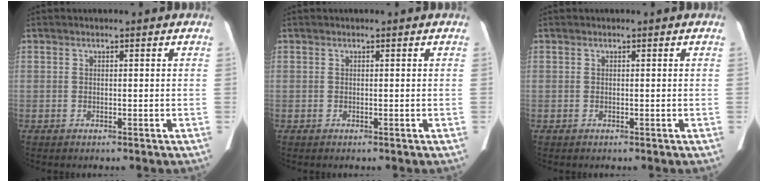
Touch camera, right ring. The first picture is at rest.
{"total": 0.0}
{"total": 0.0}